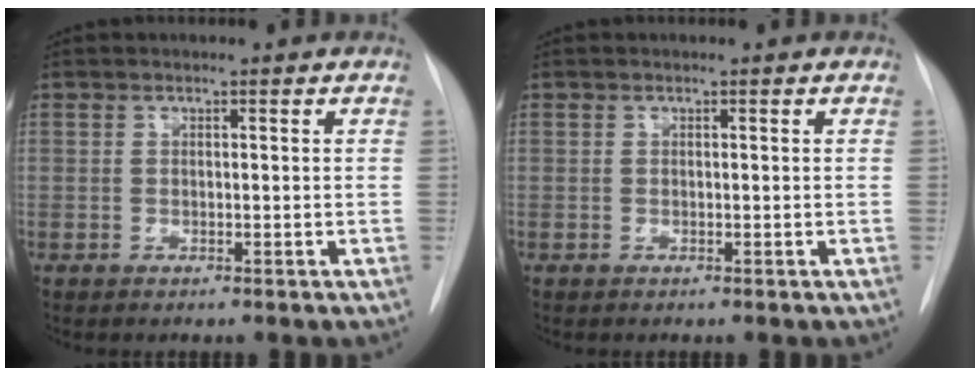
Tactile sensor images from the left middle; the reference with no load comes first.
{"total": 0.0}